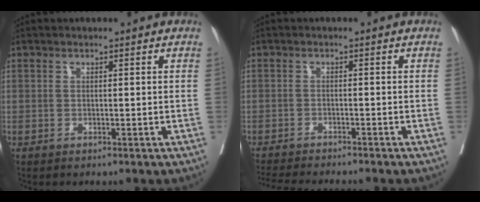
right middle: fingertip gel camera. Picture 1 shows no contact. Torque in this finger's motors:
{"motor_torque": [0.17, -0.33, 0.08, 0.02]}